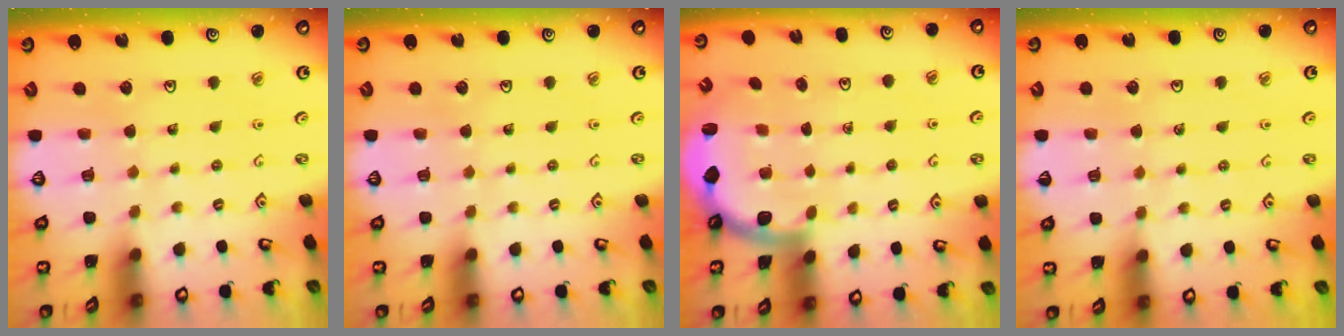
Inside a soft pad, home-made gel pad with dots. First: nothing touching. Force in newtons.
{"total": 0.0}
{"total": 2.6, "press": 2.5, "slide": 0.6}
{"total": 2.0, "press": 2.0, "slide": 0.3}